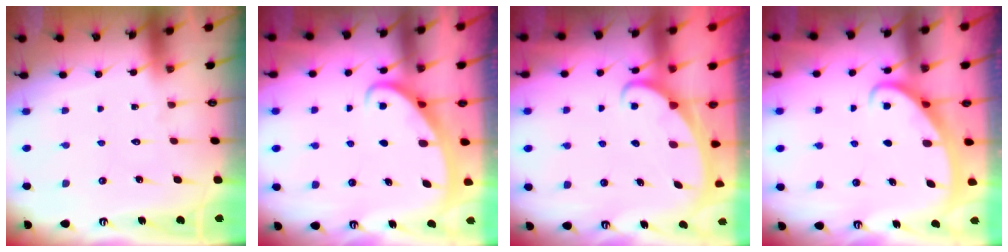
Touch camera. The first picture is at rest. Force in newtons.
{"total": 2.5, "press": 2.5, "slide": 0.4}
{"total": 2.4, "press": 2.3, "slide": 0.3}
{"total": 2.5, "press": 2.5, "slide": 0.4}